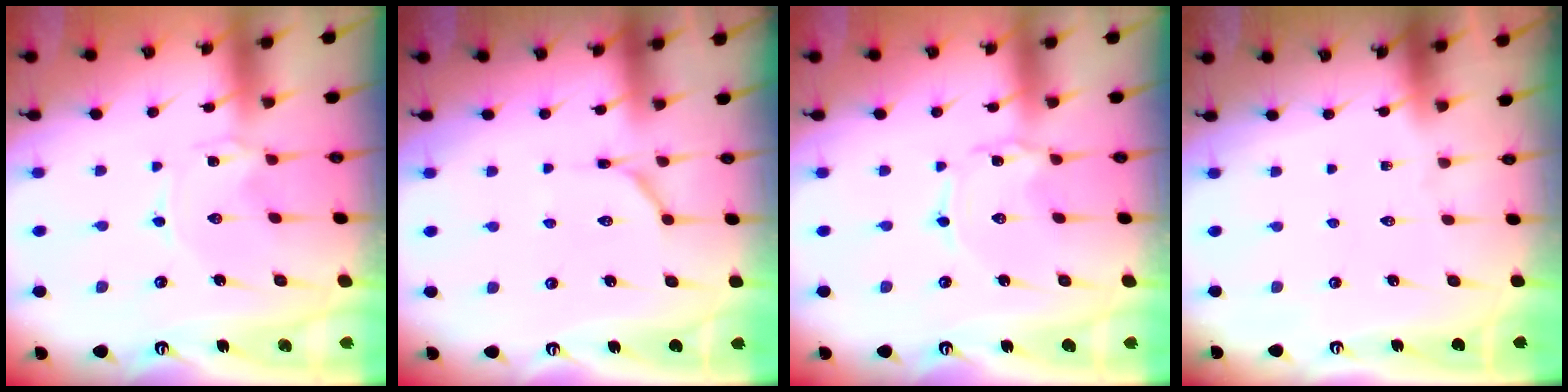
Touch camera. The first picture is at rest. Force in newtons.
{"total": 4.8, "press": 4.7, "slide": 0.7}
{"total": 1.2, "press": 1.2, "slide": 0.1}
{"total": 0.0}